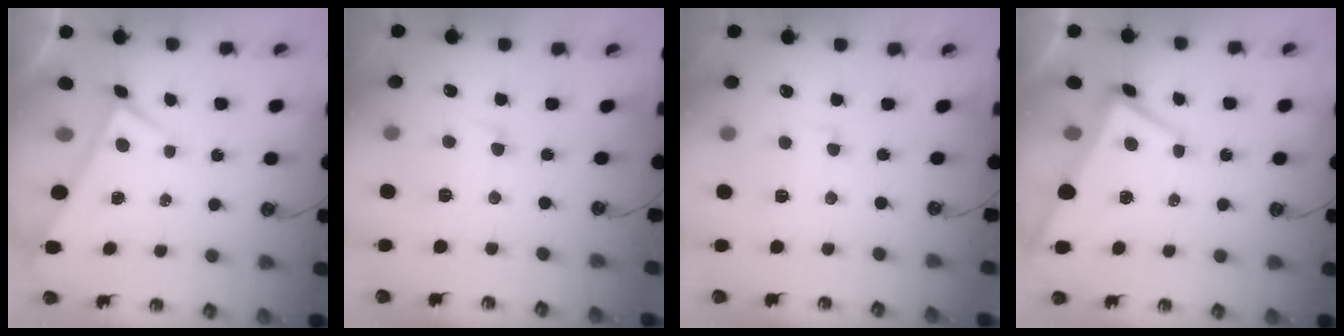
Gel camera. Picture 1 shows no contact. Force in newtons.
{"total": 1.4, "press": 1.0, "slide": 1.0}
{"total": 1.5, "press": 0.7, "slide": 1.3}
{"total": 1.5, "press": 1.3, "slide": 0.8}